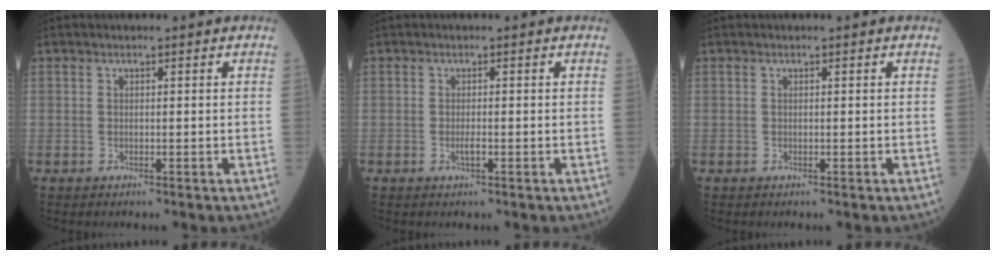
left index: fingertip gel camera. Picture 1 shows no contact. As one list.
[{"total": 1.0, "force": [-0.4, 0.1, 0.9], "torque": [-0.022, -0.001, -0.006]}, {"total": 0.0}]